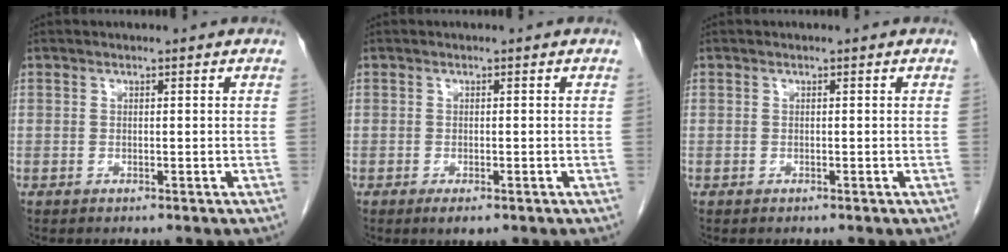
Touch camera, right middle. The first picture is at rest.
{"total": 2.1, "force": [-1.2, 0.6, 1.5], "torque": [-0.022, -0.003, -0.014]}
{"total": 0.0}